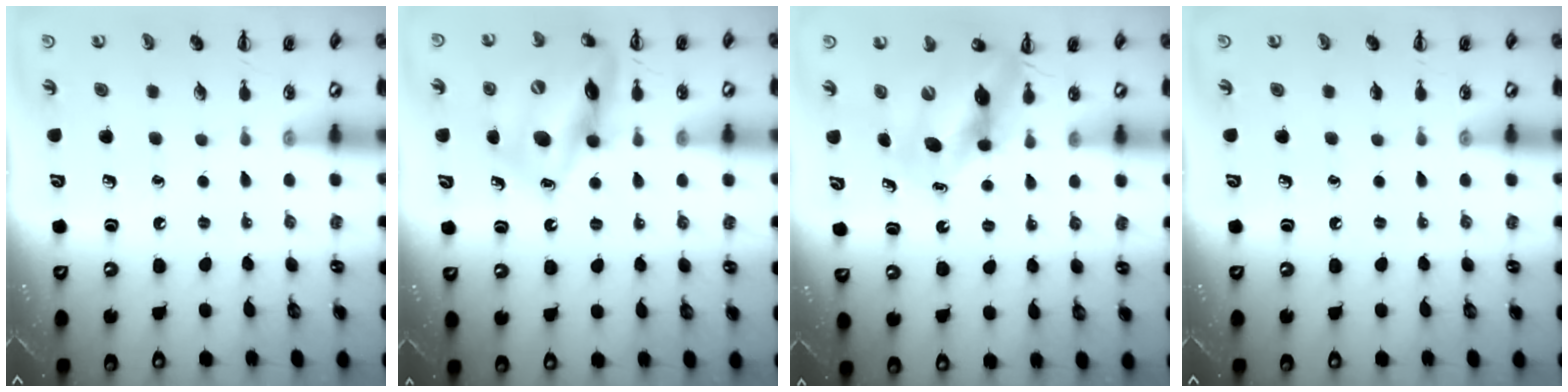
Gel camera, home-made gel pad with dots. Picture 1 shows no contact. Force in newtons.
{"total": 15.8, "press": 15.5, "slide": 3.1}
{"total": 10.4, "press": 10.0, "slide": 2.7}
{"total": 0.0}